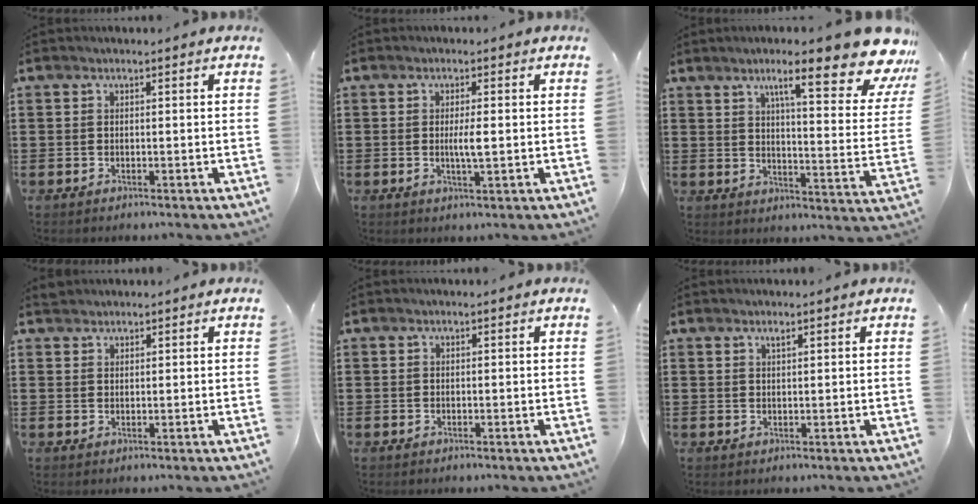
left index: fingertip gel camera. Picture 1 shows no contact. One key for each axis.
{"total": 2.9, "fx": -0.1, "fy": 0.3, "fz": 2.8, "tx": -0.053, "ty": -0.005, "tz": -0.003}
{"total": 13.9, "fx": 9.4, "fy": 1.7, "fz": 10.1, "tx": -0.160, "ty": -0.047, "tz": 0.143}
{"total": 1.3, "fx": 1.2, "fy": 0.4, "fz": 0.0, "tx": -0.004, "ty": 0.002, "tz": 0.025}
{"total": 0.0}
{"total": 0.8, "fx": 0.6, "fy": 0.1, "fz": 0.6, "tx": -0.013, "ty": -0.001, "tz": 0.011}